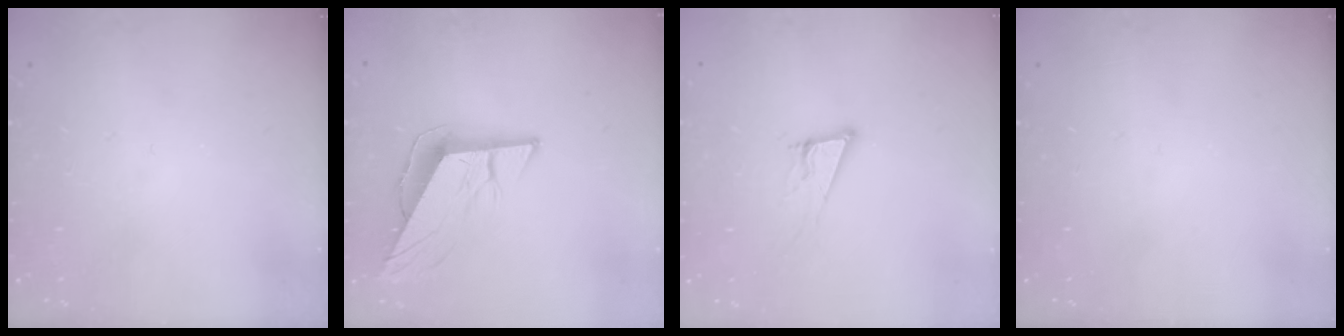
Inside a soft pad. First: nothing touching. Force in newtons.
{"total": 9.9, "press": 9.9, "slide": 0.4}
{"total": 11.3, "press": 10.9, "slide": 3.3}
{"total": 0.0}